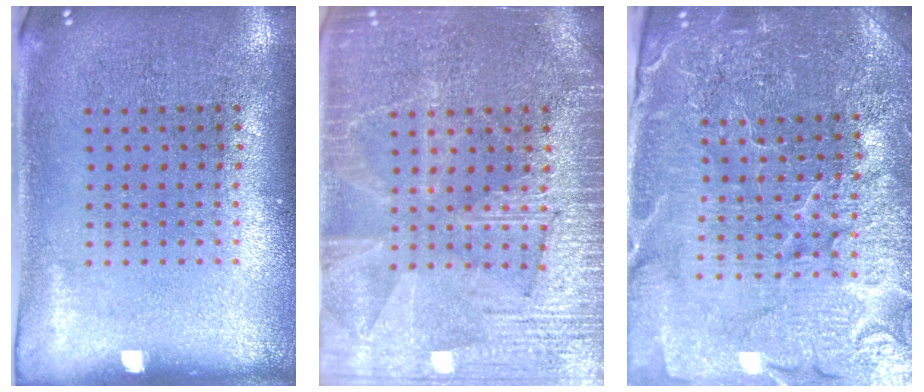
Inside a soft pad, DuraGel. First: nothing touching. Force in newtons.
{"total": 5.3, "press": 5.2, "slide": 0.7}
{"total": 5.2, "press": 4.8, "slide": 2.0}